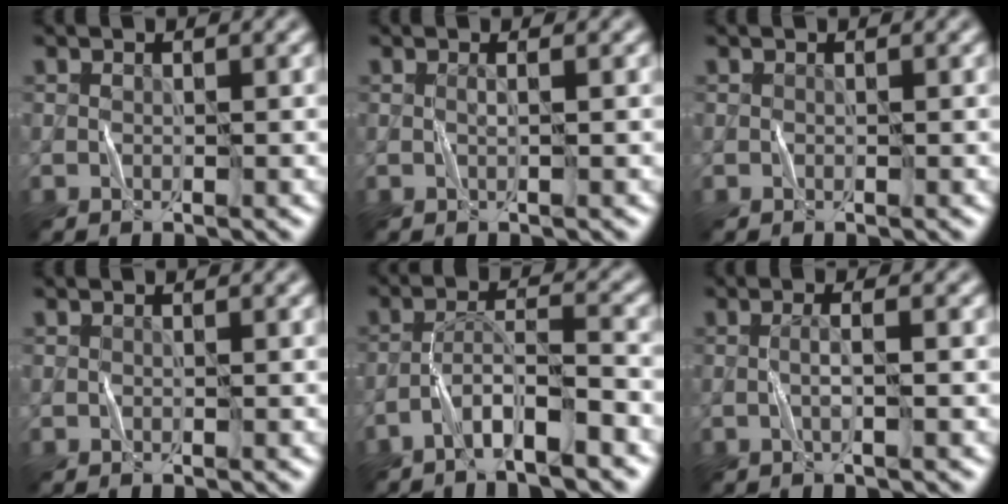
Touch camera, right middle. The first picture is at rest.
{"total": 0.0}
{"total": 0.0}
{"total": 0.0}
{"total": 4.4, "force": [-3.4, 0.2, 2.7], "torque": [-0.043, 0.011, -0.068]}
{"total": 0.9, "force": [-0.2, -0.2, 0.9], "torque": [-0.012, 0.001, -0.007]}